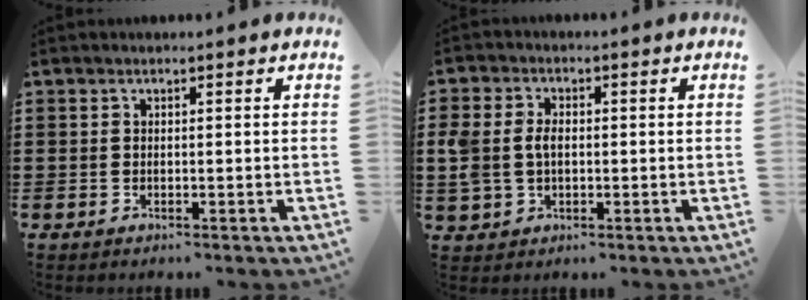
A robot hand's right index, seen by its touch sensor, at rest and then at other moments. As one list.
[{"total": 4.4, "force": [0.0, 3.2, 3.0], "torque": [-0.087, 0.004, -0.008]}]